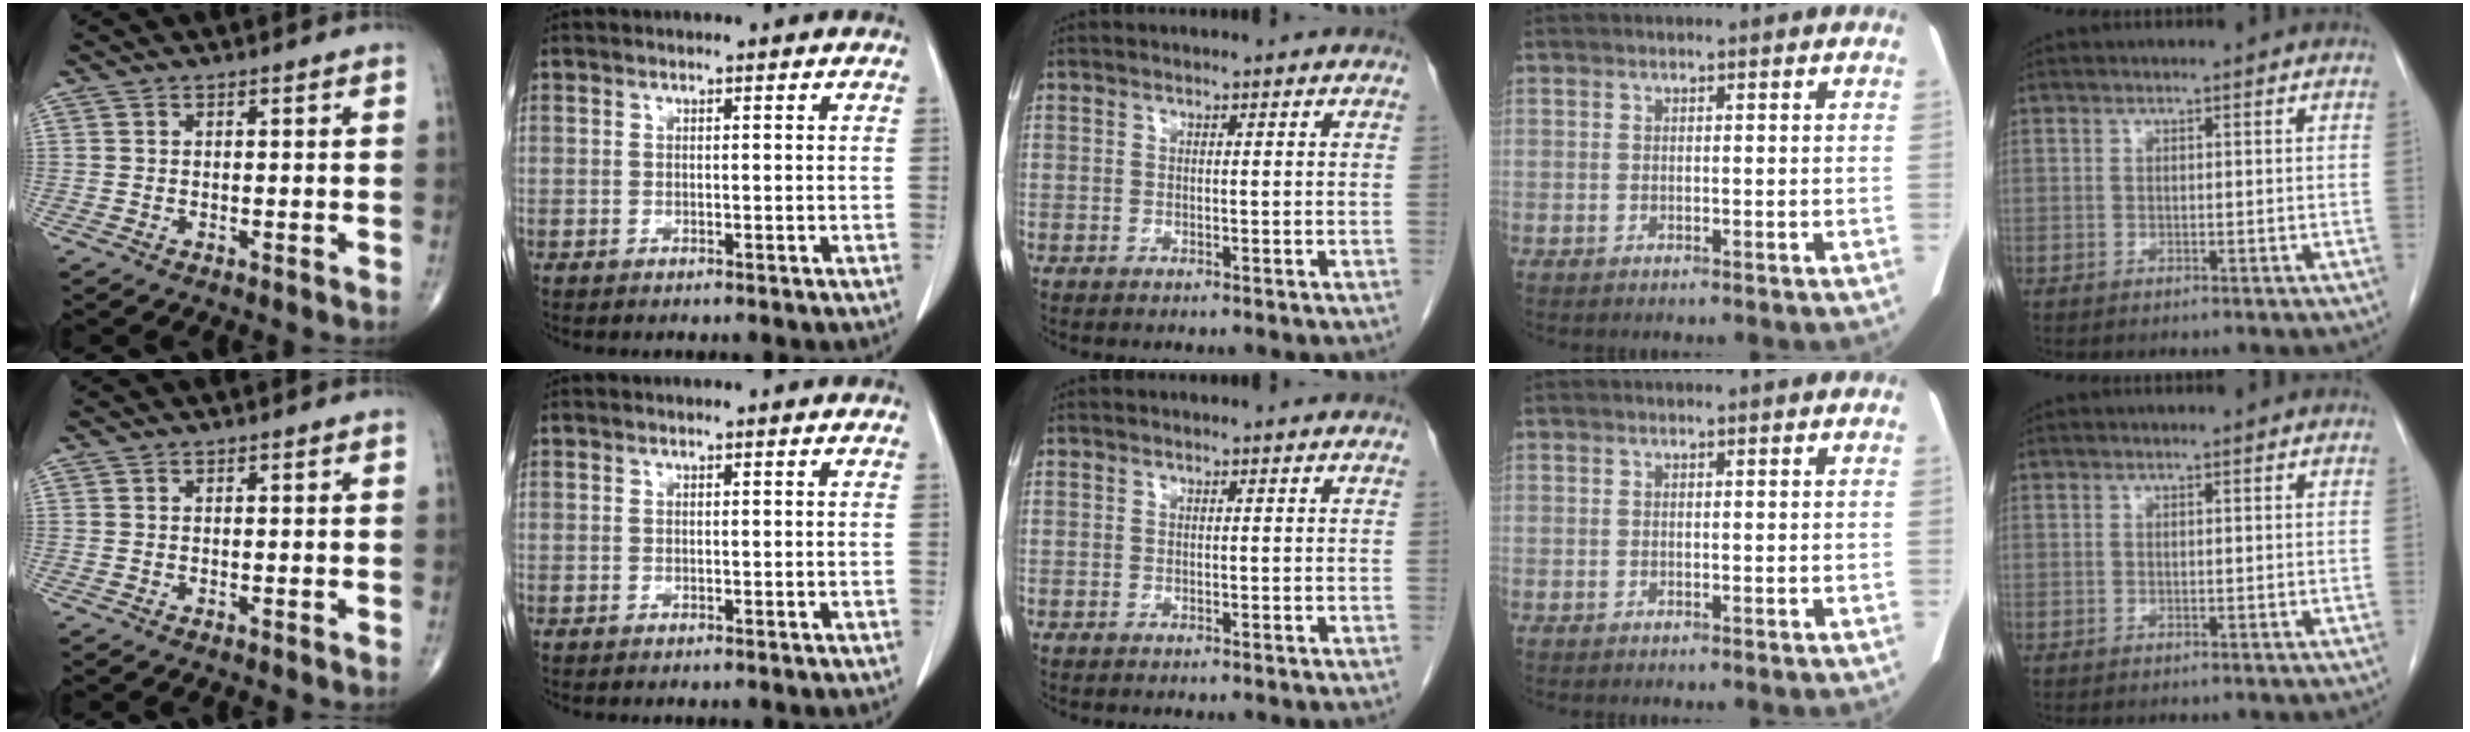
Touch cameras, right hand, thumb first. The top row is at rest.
{}